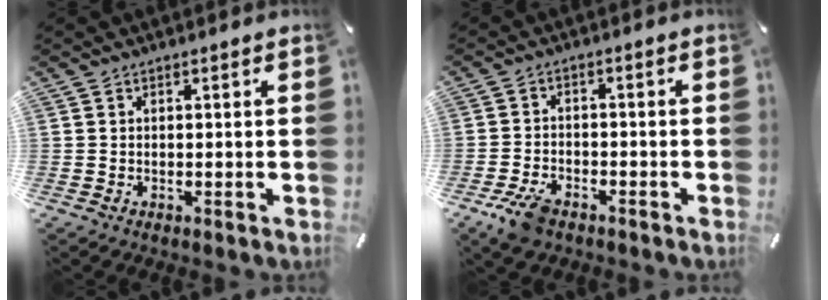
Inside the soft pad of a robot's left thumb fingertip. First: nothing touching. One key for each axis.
{"total": 6.1, "fx": -4.0, "fy": 3.2, "fz": 3.3, "tx": -0.082, "ty": 0.013, "tz": -0.077}